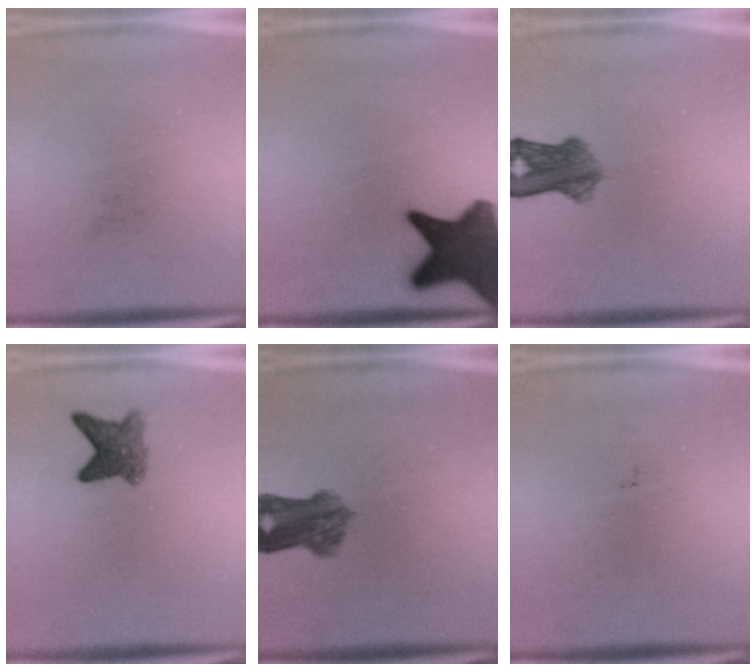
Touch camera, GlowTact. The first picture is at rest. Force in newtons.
{"total": 14.0}
{"total": 5.5}
{"total": 4.1}
{"total": 6.0}
{"total": 0.0}